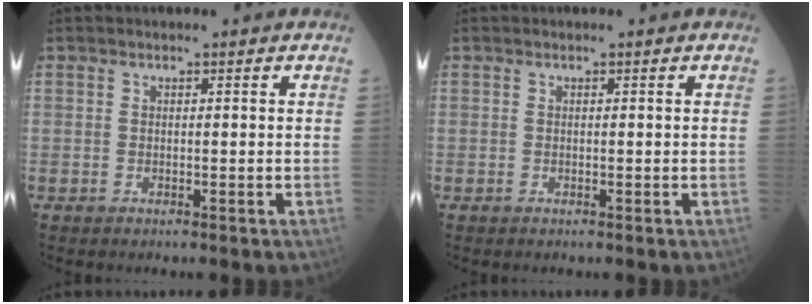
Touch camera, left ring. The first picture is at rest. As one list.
[{"total": 0.0}]